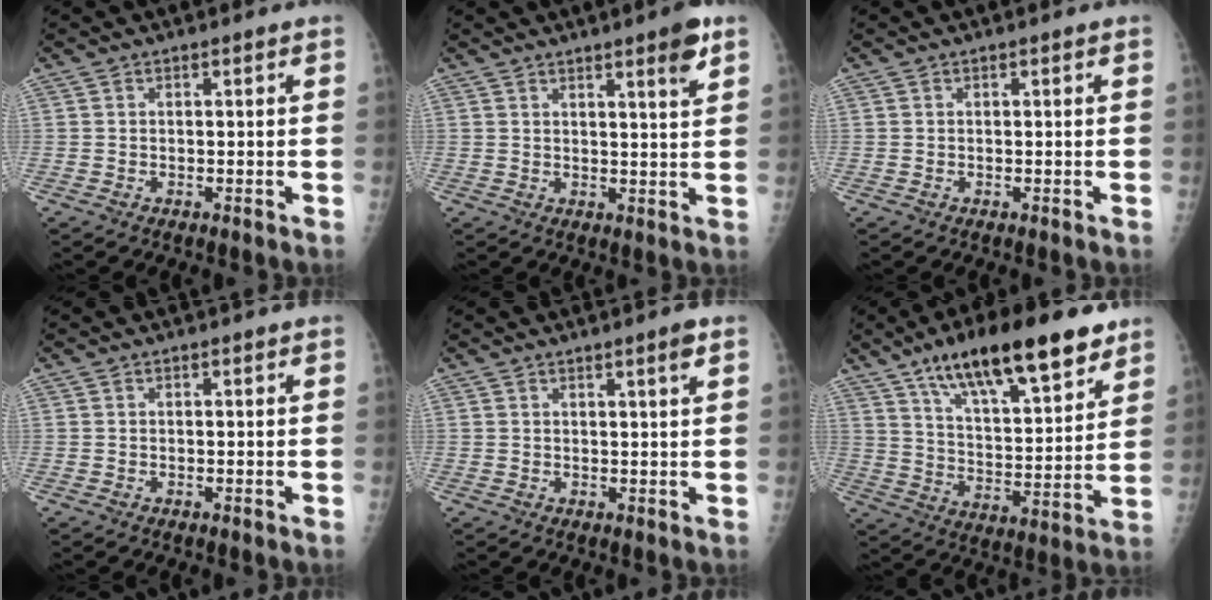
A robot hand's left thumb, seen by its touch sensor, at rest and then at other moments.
{"total": 5.2, "force": [3.2, 0.5, 4.1], "torque": [-0.052, -0.020, 0.043]}
{"total": 0.0}
{"total": 0.0}
{"total": 2.1, "force": [1.3, -0.1, 1.7], "torque": [-0.025, -0.009, 0.020]}
{"total": 21.6, "force": [13.7, 7.0, 15.2], "torque": [-0.214, -0.047, 0.227]}